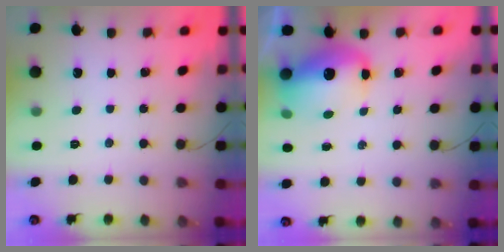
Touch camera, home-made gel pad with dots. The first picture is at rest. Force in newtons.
{"total": 12.3, "press": 12.0, "slide": 2.7}